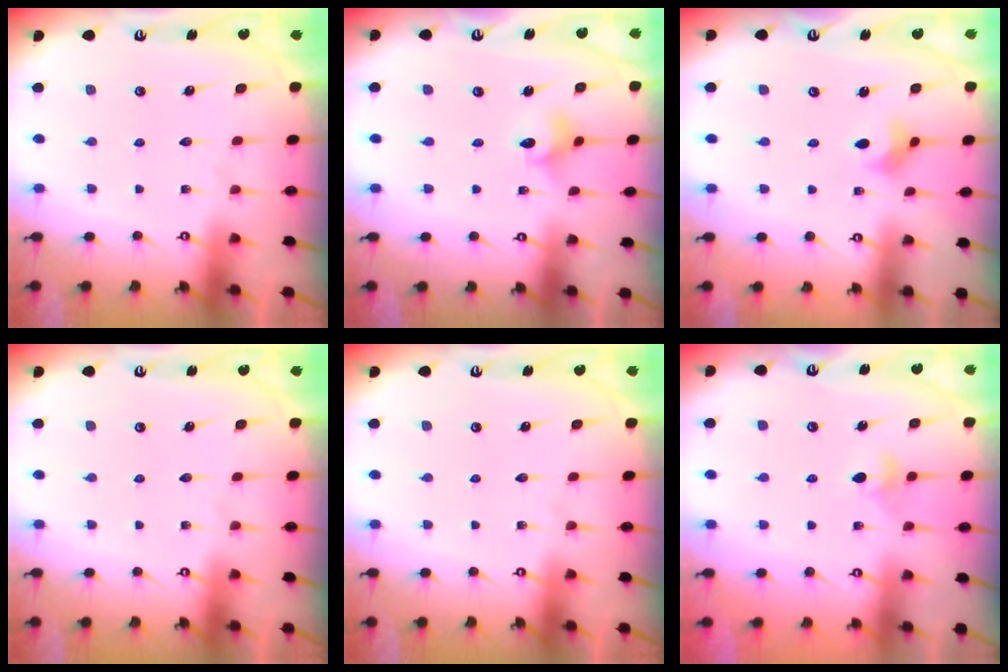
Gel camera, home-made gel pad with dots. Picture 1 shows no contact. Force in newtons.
{"total": 4.2, "press": 4.2, "slide": 0.4}
{"total": 2.7, "press": 2.6, "slide": 0.6}
{"total": 0.0}
{"total": 0.0}
{"total": 5.1, "press": 5.0, "slide": 0.9}